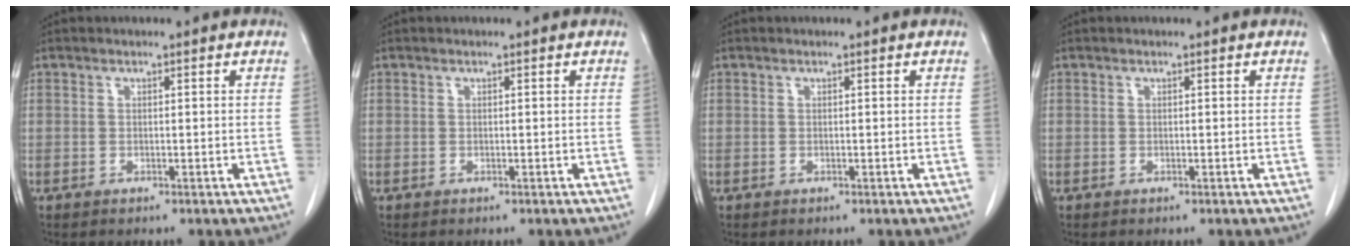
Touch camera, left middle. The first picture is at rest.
{"total": 0.0}
{"total": 0.0}
{"total": 0.0}